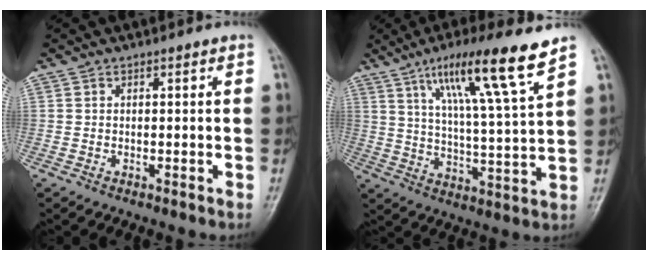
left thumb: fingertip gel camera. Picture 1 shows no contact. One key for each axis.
{"total": 15.7, "fx": 9.6, "fy": 0.5, "fz": 12.4, "tx": -0.205, "ty": -0.041, "tz": 0.159}